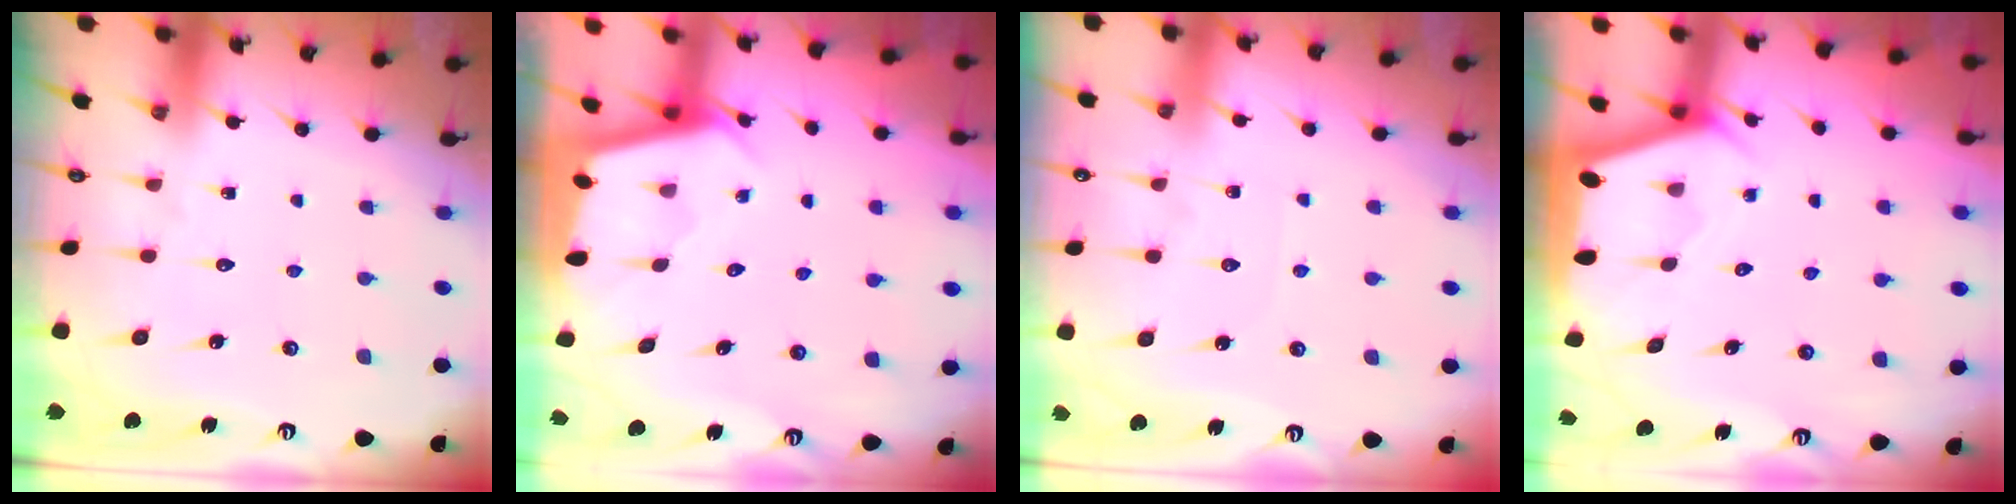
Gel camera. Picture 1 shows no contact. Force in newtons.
{"total": 2.0, "press": 2.0, "slide": 0.2}
{"total": 2.0, "press": 2.0, "slide": 0.3}
{"total": 3.2, "press": 3.2, "slide": 0.2}